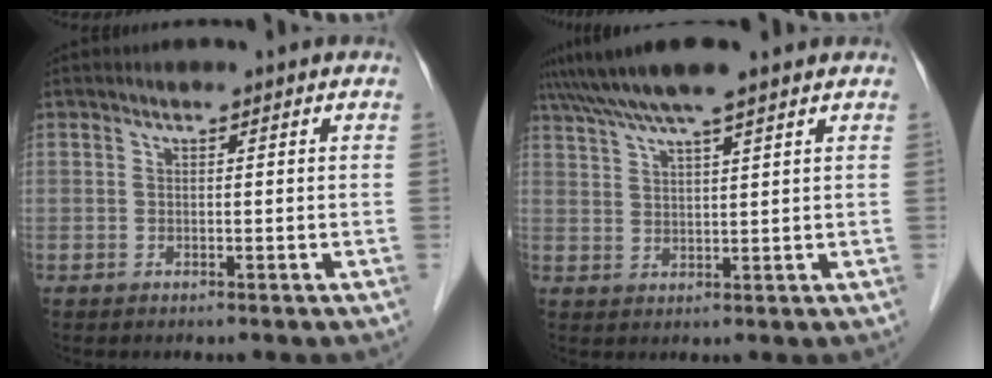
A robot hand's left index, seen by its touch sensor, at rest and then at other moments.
{"total": 7.5, "force": [6.1, -0.3, 4.5], "torque": [-0.080, 0.028, 0.102]}